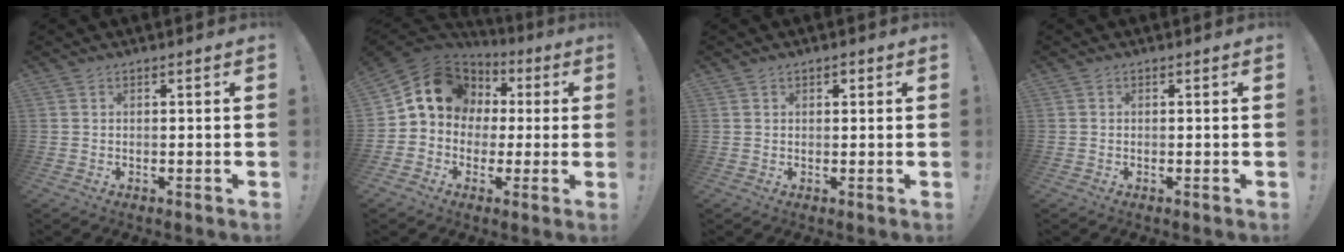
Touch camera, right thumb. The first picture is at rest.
{"total": 14.4, "force": [3.3, 12.2, 7.0], "torque": [-0.109, -0.001, 0.071]}
{"total": 0.9, "force": [0.4, 0.7, 0.2], "torque": [0.002, 0.000, 0.006]}
{"total": 0.0}